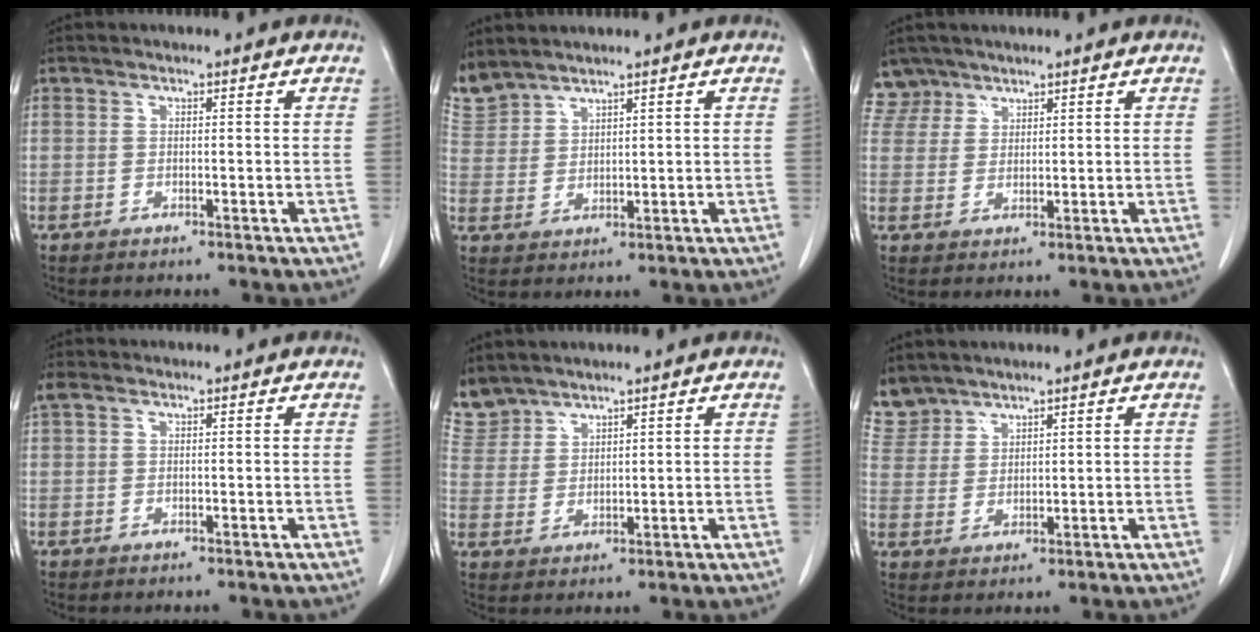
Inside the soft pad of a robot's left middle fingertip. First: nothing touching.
{"total": 4.8, "force": [4.7, 0.8, 0.3], "torque": [-0.022, 0.010, 0.107]}
{"total": 3.6, "force": [3.0, 1.9, -0.7], "torque": [0.019, 0.004, 0.060]}
{"total": 1.4, "force": [0.9, 0.8, 0.8], "torque": [-0.024, 0.024, 0.021]}
{"total": 4.8, "force": [4.6, 1.2, -0.2], "torque": [-0.007, 0.006, 0.106]}
{"total": 5.0, "force": [4.6, 1.7, -0.2], "torque": [-0.001, 0.006, 0.105]}